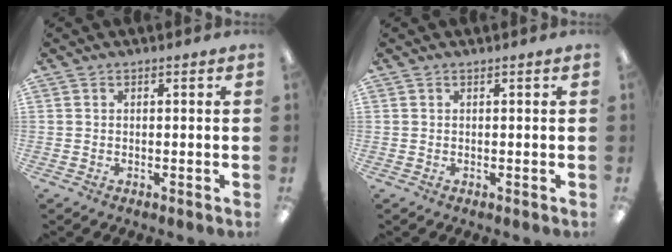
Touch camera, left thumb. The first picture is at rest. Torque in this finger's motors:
{"motor_torque": [0.00, 0.00, 0.08, -0.08, 0.00]}